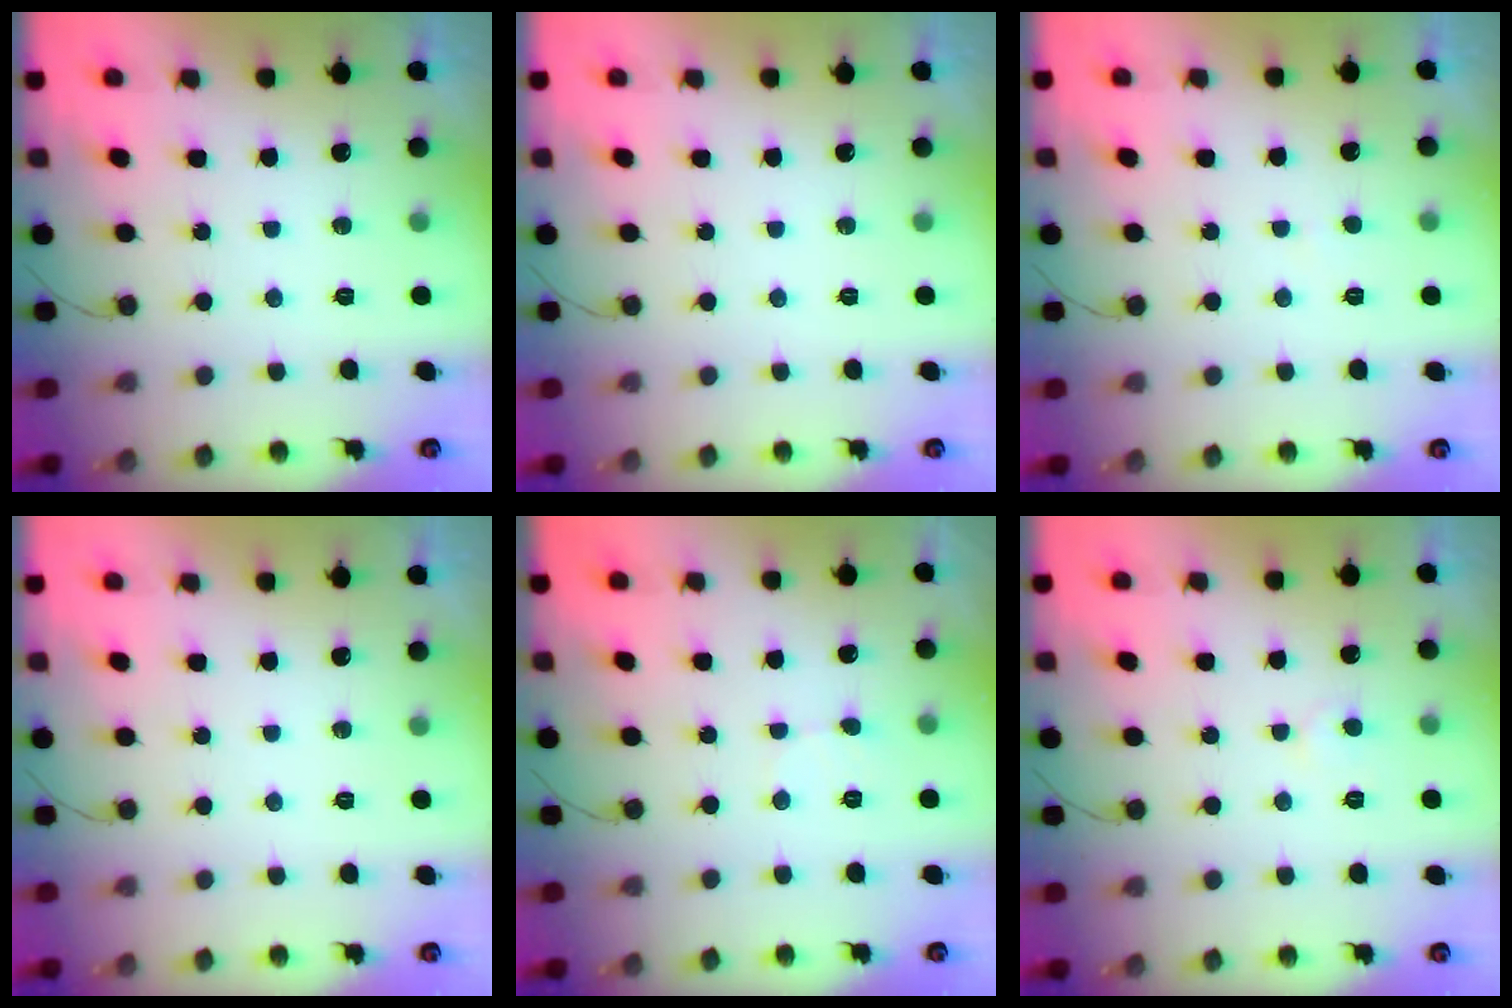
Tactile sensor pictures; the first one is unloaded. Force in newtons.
{"total": 0.0}
{"total": 1.3, "press": 1.3, "slide": 0.1}
{"total": 0.0}
{"total": 2.2, "press": 2.2, "slide": 0.2}
{"total": 4.5, "press": 4.4, "slide": 0.4}